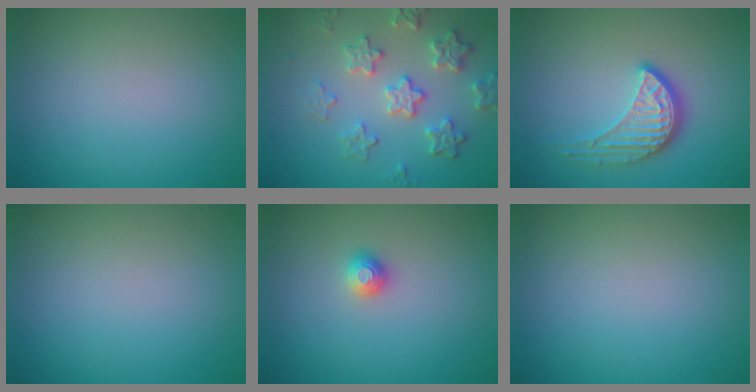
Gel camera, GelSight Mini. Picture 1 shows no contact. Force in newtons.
{"total": 4.8, "press": 4.0, "slide": 2.6}
{"total": 4.0, "press": 3.0, "slide": 2.6}
{"total": 0.0}
{"total": 1.2, "press": 1.2, "slide": 0.2}
{"total": 0.0}